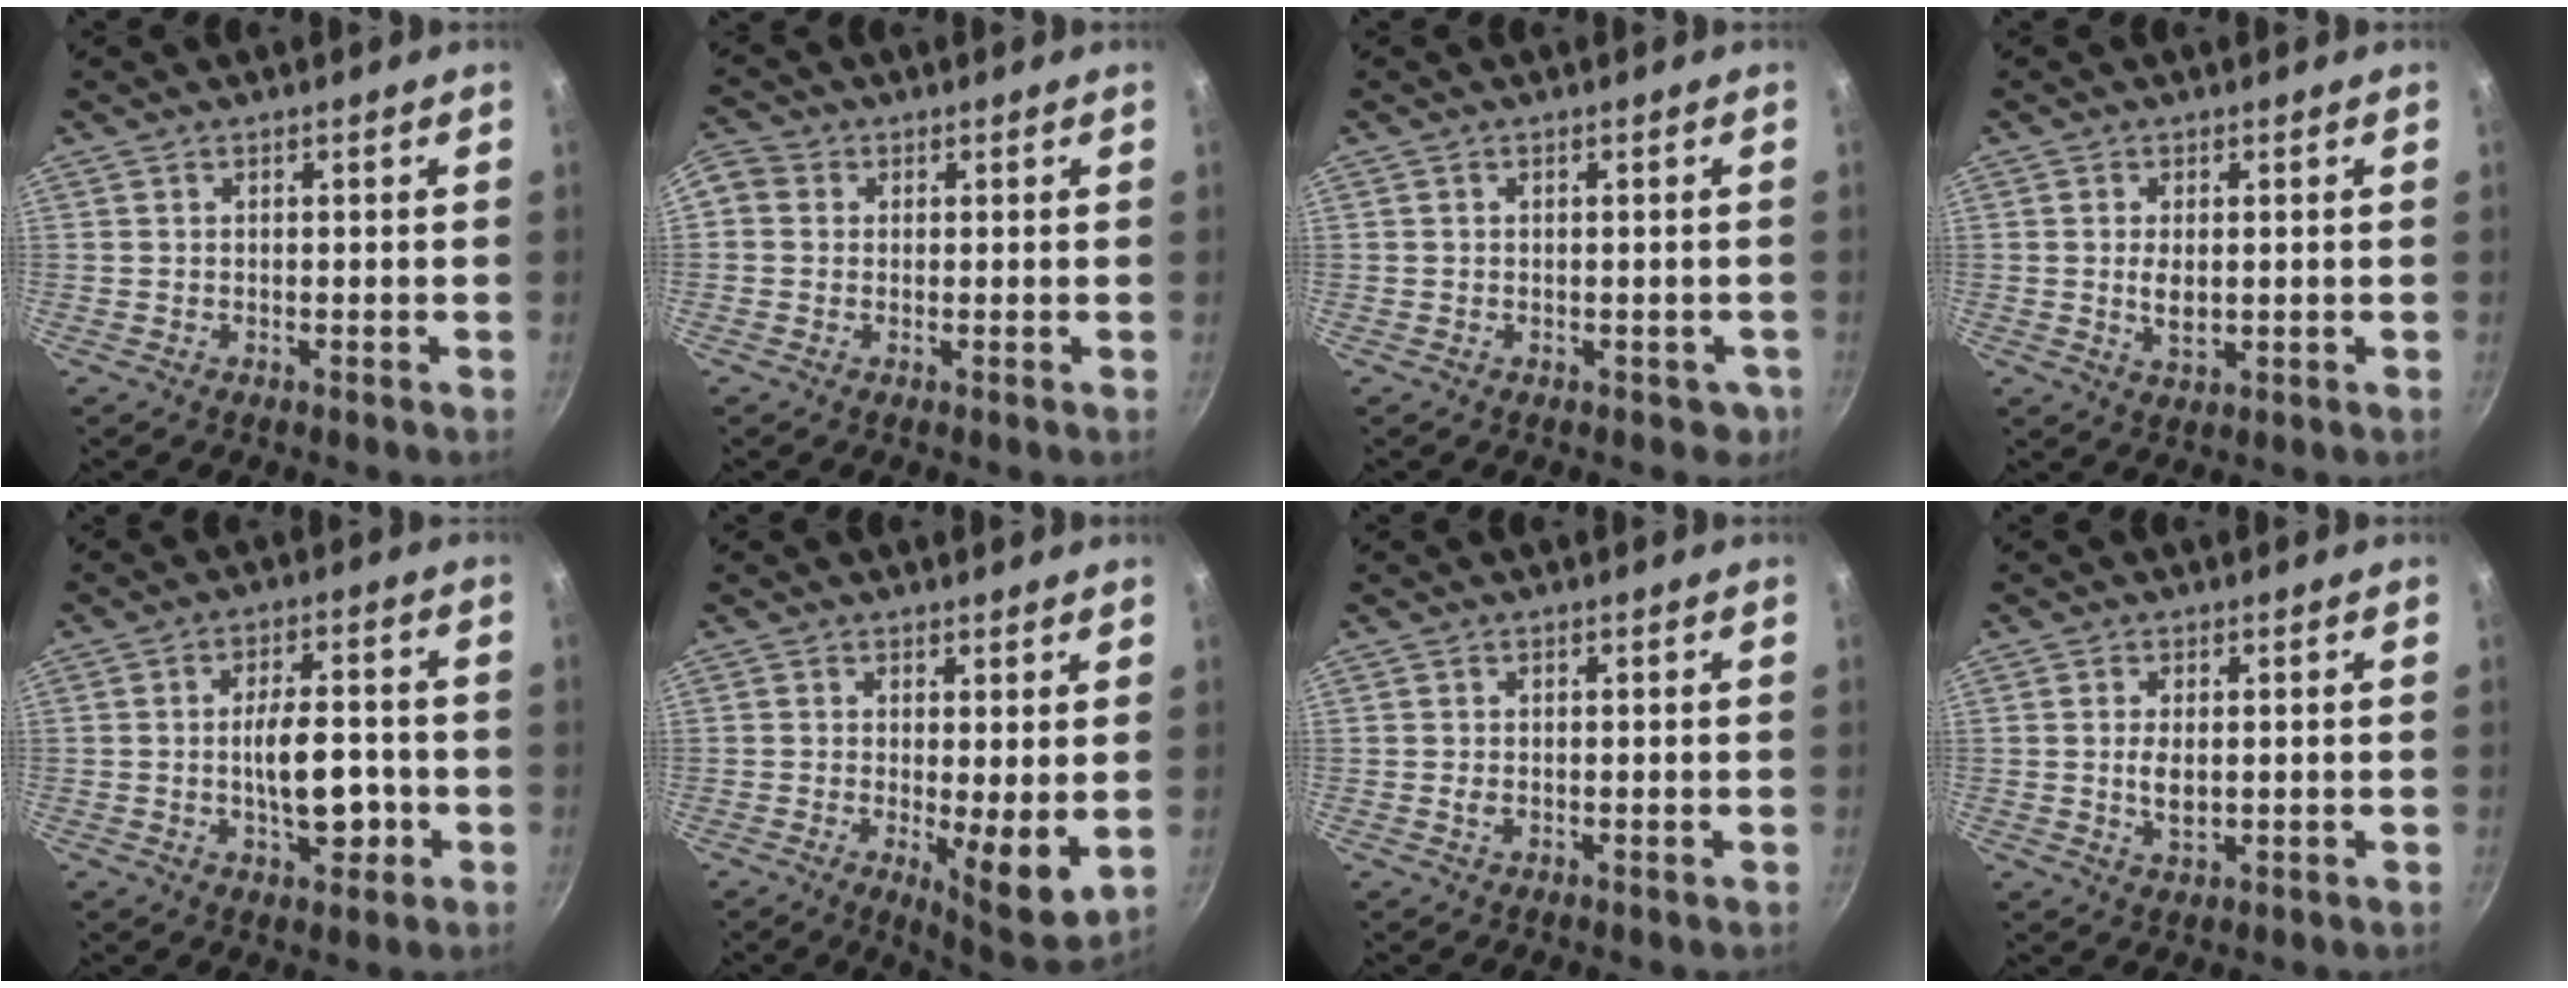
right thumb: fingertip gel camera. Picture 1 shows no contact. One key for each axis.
{"total": 5.2, "fx": 0.5, "fy": 4.7, "fz": 2.2, "tx": -0.046, "ty": 0.012, "tz": -0.008}
{"total": 2.7, "fx": -0.6, "fy": 2.1, "fz": 1.5, "tx": -0.006, "ty": 0.012, "tz": 0.003}
{"total": 3.9, "fx": 0.1, "fy": 2.0, "fz": 3.4, "tx": -0.066, "ty": -0.006, "tz": 0.007}
{"total": 10.6, "fx": -1.8, "fy": 4.6, "fz": 9.4, "tx": -0.140, "ty": 0.017, "tz": -0.029}
{"total": 8.5, "fx": 0.0, "fy": 2.3, "fz": 8.1, "tx": -0.110, "ty": -0.032, "tz": 0.005}
{"total": 0.9, "fx": -0.1, "fy": 0.5, "fz": 0.7, "tx": -0.014, "ty": -0.001, "tz": -0.002}
{"total": 4.1, "fx": 0.1, "fy": 2.1, "fz": 3.6, "tx": -0.072, "ty": -0.005, "tz": 0.007}